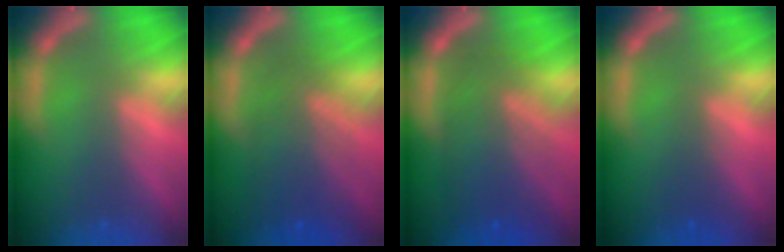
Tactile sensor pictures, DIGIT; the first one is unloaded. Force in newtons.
{"total": 7.0}
{"total": 8.6}
{"total": 1.5}